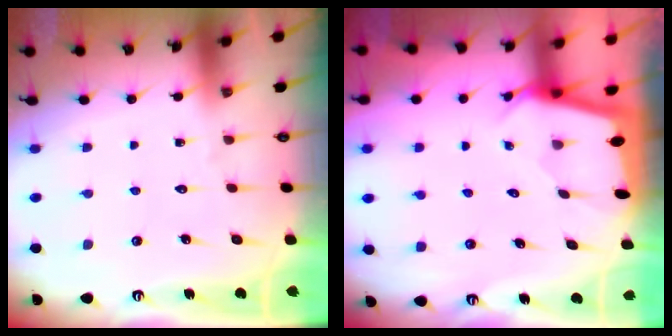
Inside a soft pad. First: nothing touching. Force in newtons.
{"total": 1.3, "press": 1.3, "slide": 0.1}